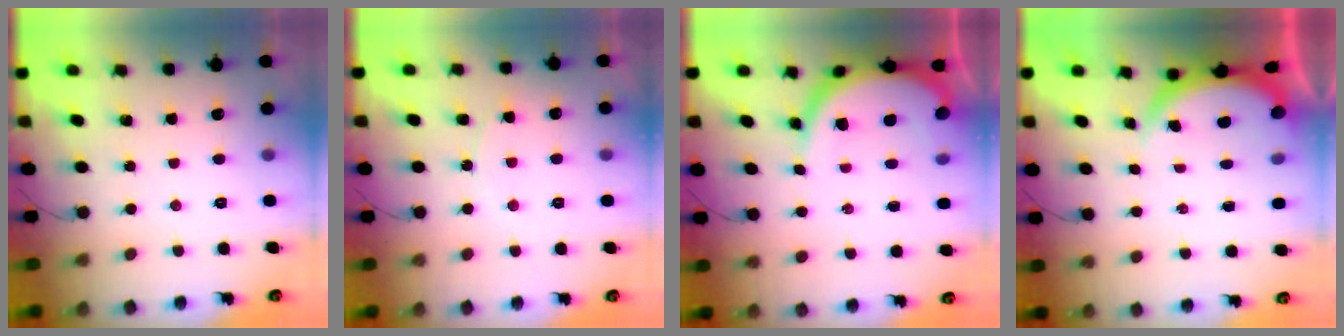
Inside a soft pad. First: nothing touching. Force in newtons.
{"total": 6.6, "press": 6.6, "slide": 0.5}
{"total": 9.8, "press": 9.7, "slide": 0.7}
{"total": 3.8, "press": 3.8, "slide": 0.1}